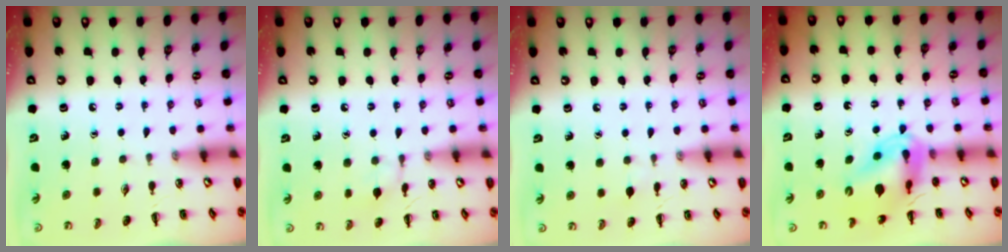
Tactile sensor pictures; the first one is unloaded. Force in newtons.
{"total": 5.4, "press": 5.1, "slide": 1.9}
{"total": 2.7, "press": 2.5, "slide": 1.1}
{"total": 11.6, "press": 11.0, "slide": 3.5}